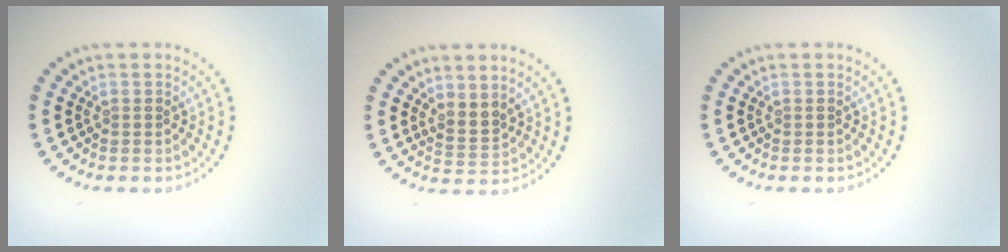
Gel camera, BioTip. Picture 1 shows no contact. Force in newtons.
{"total": 2.0, "press": 1.5, "slide": 1.3}
{"total": 0.0}